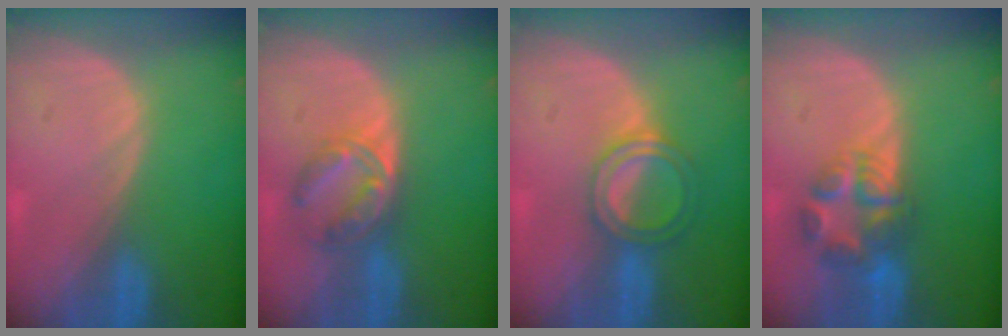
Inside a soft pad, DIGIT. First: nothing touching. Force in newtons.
{"total": 6.2, "press": 5.7, "slide": 2.5}
{"total": 4.9, "press": 4.8, "slide": 1.1}
{"total": 6.7, "press": 6.4, "slide": 1.8}